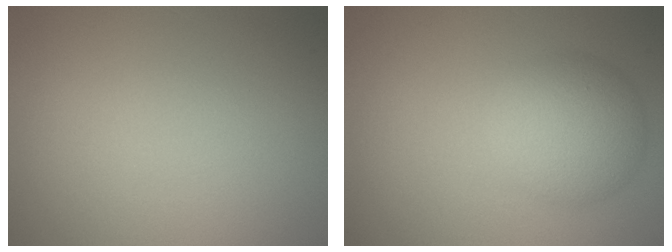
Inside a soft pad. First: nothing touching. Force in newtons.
{"total": 4.9, "press": 4.9, "slide": 0.1}